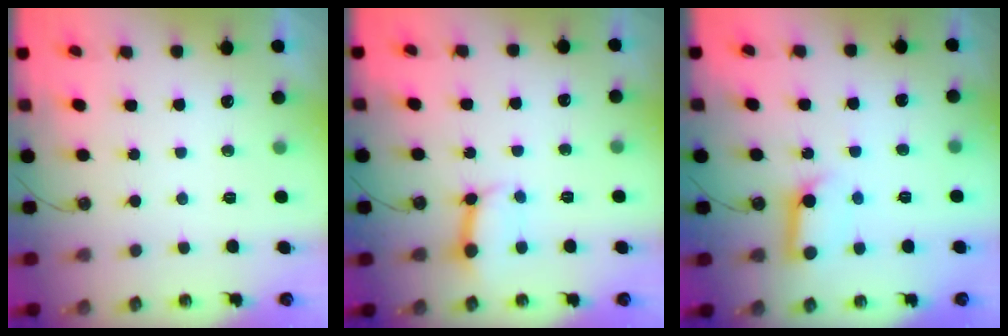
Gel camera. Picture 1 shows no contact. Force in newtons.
{"total": 8.3, "press": 8.2, "slide": 1.2}
{"total": 10.2, "press": 10.2, "slide": 1.2}